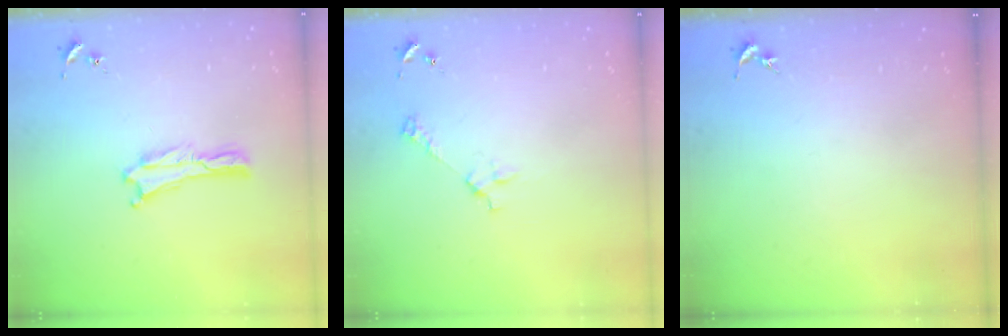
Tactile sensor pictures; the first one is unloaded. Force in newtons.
{"total": 2.9, "press": 2.9, "slide": 0.2}
{"total": 0.0}